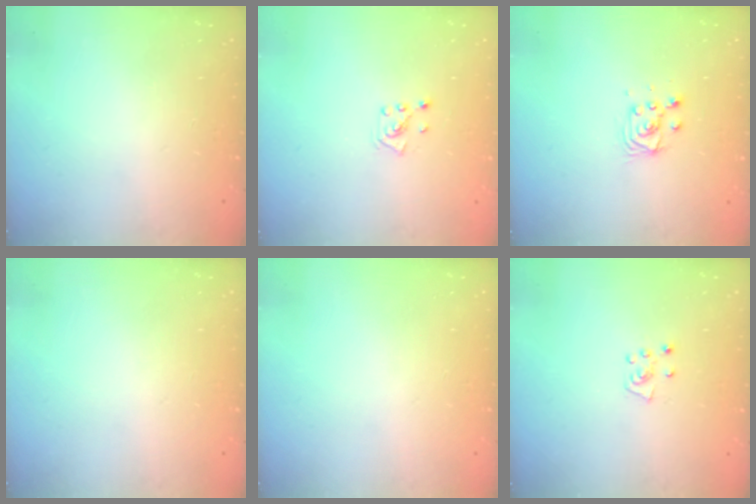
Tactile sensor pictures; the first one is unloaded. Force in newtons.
{"total": 2.8, "press": 2.8, "slide": 0.2}
{"total": 3.7, "press": 3.7, "slide": 0.3}
{"total": 0.0}
{"total": 0.0}
{"total": 5.0, "press": 4.9, "slide": 0.4}